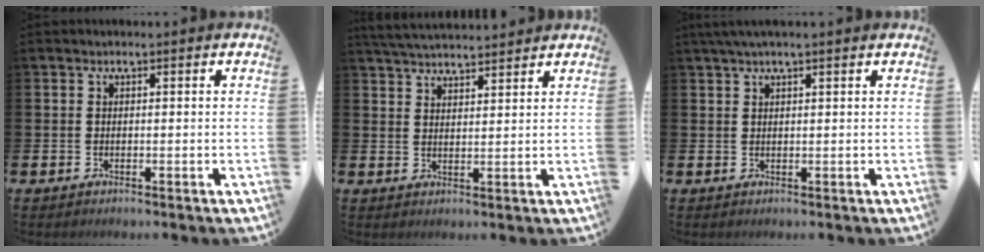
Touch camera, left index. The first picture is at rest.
{"total": 4.3, "force": [4.3, 0.4, 0.5], "torque": [-0.026, -0.017, 0.080]}
{"total": 1.9, "force": [1.3, 0.0, 1.4], "torque": [-0.035, 0.007, 0.024]}